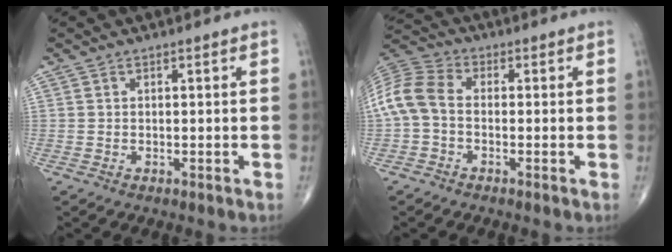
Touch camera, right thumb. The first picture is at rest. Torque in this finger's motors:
{"motor_torque": [-0.35, 0.75, 0.73, -0.24, 0.04]}